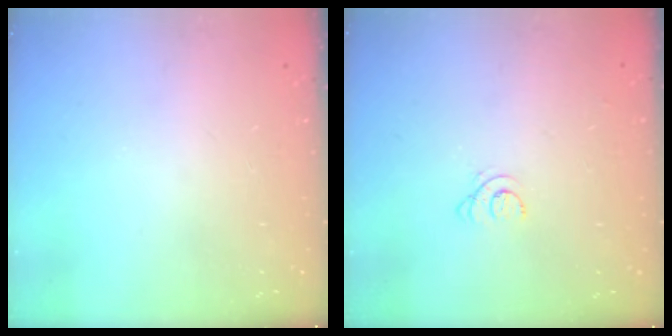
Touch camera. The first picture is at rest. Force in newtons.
{"total": 3.9, "press": 3.8, "slide": 0.5}